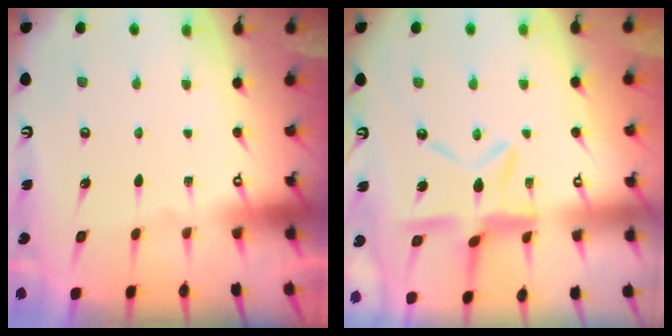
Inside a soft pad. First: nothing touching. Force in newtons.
{"total": 11.5, "press": 11.5, "slide": 1.2}